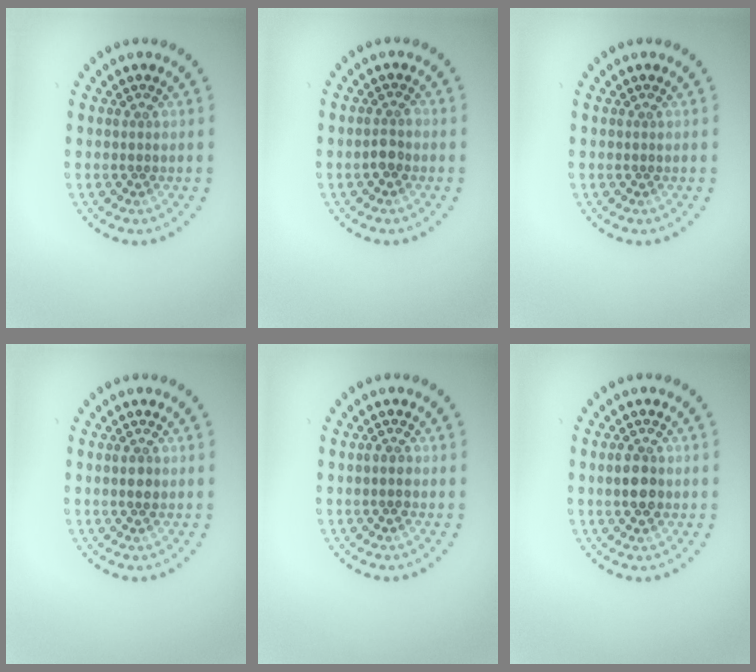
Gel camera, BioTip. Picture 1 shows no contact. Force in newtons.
{"total": 1.3, "press": 1.1, "slide": 0.6}
{"total": 0.0}
{"total": 1.2, "press": 1.1, "slide": 0.2}
{"total": 1.0, "press": 1.0, "slide": 0.2}
{"total": 2.8, "press": 2.8, "slide": 0.2}